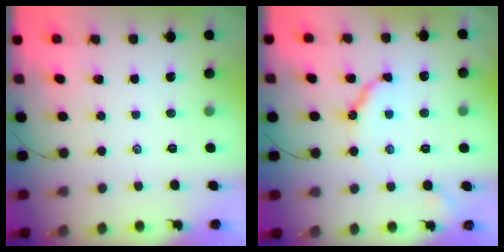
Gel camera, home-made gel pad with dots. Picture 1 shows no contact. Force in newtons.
{"total": 8.1, "press": 8.0, "slide": 0.8}